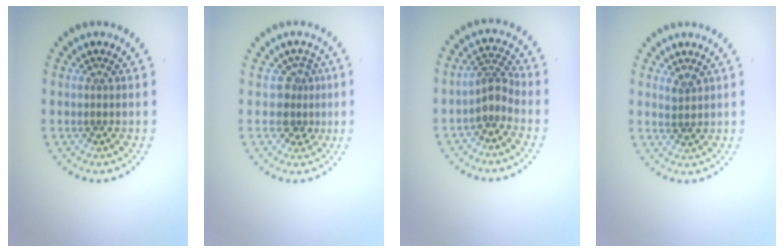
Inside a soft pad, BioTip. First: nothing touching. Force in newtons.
{"total": 2.4, "press": 1.8, "slide": 1.5}
{"total": 2.3, "press": 1.6, "slide": 1.6}
{"total": 1.3, "press": 1.0, "slide": 0.7}